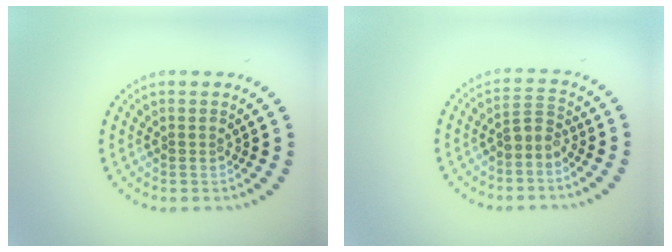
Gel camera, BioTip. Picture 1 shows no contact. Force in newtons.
{"total": 1.7, "press": 1.4, "slide": 0.9}